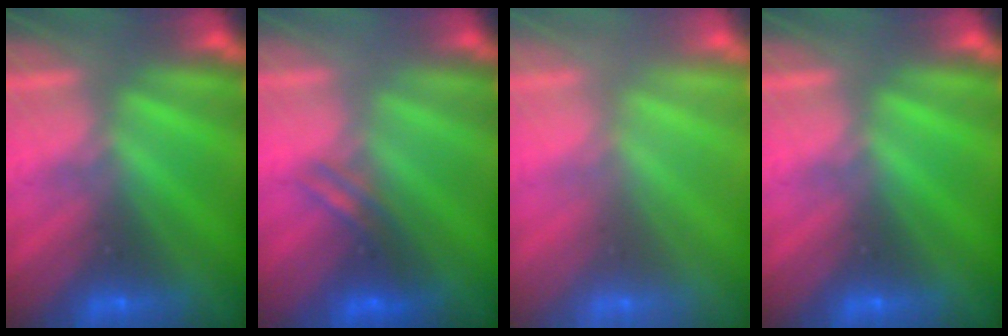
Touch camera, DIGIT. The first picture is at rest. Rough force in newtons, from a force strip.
{"total": 2.6}
{"total": 2.7}
{"total": 0.0}